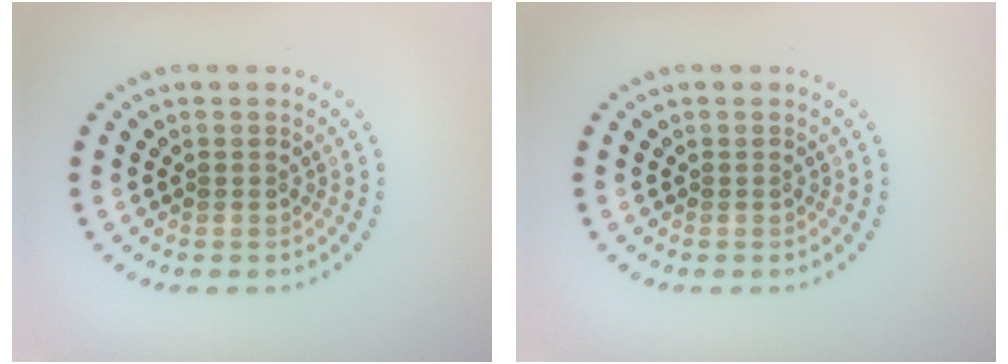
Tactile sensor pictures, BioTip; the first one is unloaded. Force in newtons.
{"total": 0.0}